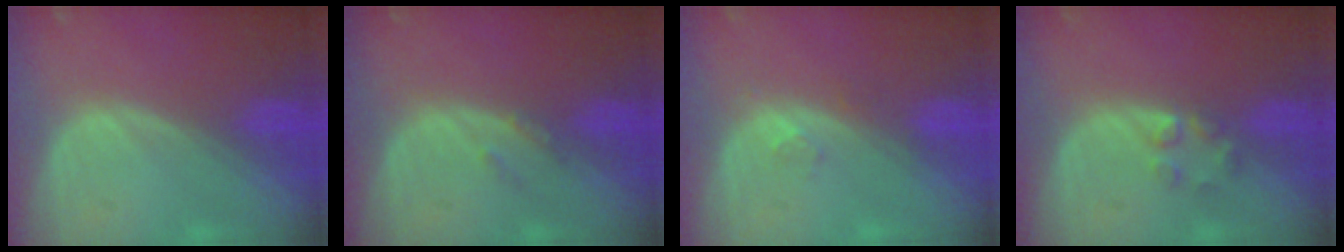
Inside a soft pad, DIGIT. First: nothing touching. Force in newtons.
{"total": 1.2, "press": 1.2, "slide": 0.3}
{"total": 1.4, "press": 1.3, "slide": 0.6}
{"total": 2.2, "press": 2.2, "slide": 0.2}